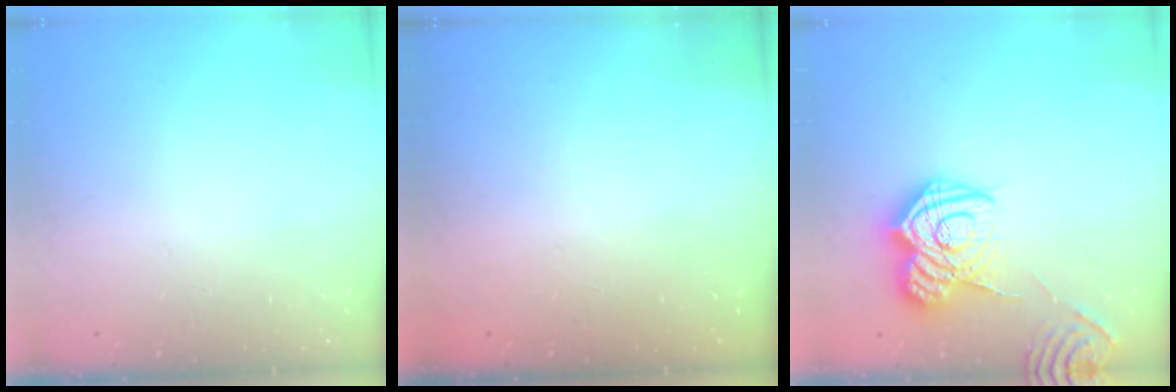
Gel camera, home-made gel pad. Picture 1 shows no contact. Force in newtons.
{"total": 2.5, "press": 2.4, "slide": 0.8}
{"total": 16.6, "press": 16.6, "slide": 1.1}